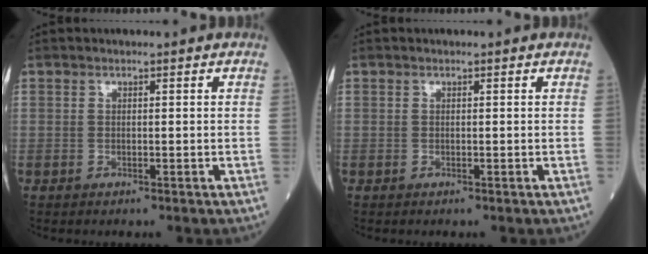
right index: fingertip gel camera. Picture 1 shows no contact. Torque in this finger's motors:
{"motor_torque": [-0.09, 0.09, 0.00, 0.00]}